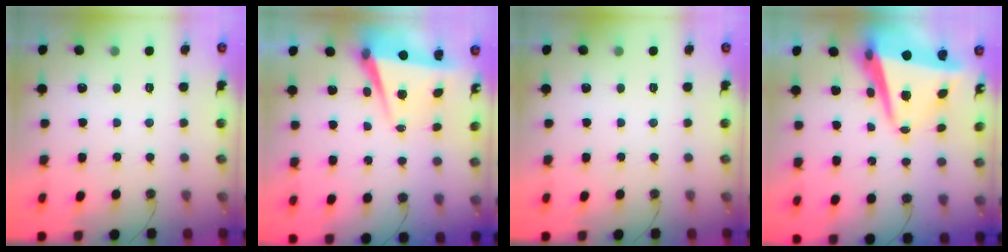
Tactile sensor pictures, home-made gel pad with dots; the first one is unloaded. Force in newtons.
{"total": 5.8, "press": 4.9, "slide": 3.1}
{"total": 0.0}
{"total": 11.6, "press": 11.3, "slide": 2.4}